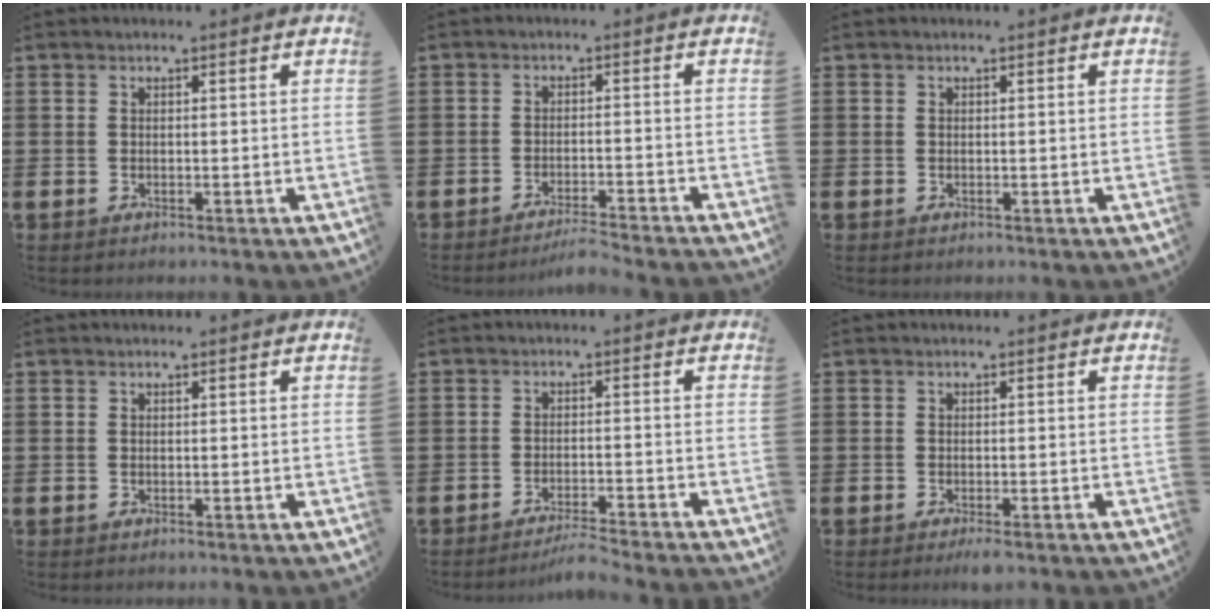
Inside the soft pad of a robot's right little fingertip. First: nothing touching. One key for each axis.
{"total": 2.5, "fx": -2.4, "fy": -0.3, "fz": 0.8, "tx": -0.013, "ty": 0.005, "tz": -0.047}
{"total": 0.0}
{"total": 0.0}
{"total": 2.7, "fx": -2.6, "fy": -0.4, "fz": 0.9, "tx": -0.015, "ty": 0.003, "tz": -0.052}
{"total": 1.1, "fx": -0.8, "fy": 0.0, "fz": 0.8, "tx": -0.014, "ty": 0.000, "tz": -0.015}